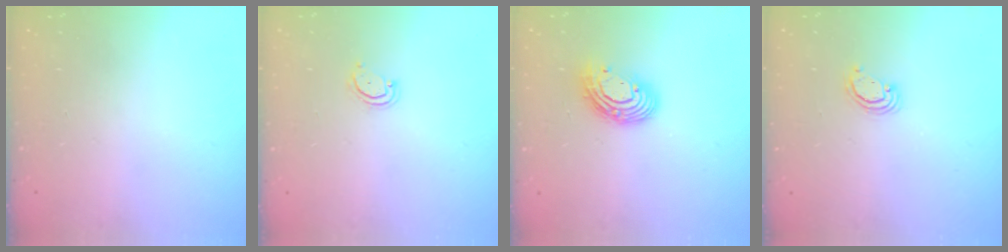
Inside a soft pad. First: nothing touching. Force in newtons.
{"total": 3.1, "press": 3.1, "slide": 0.2}
{"total": 11.3, "press": 11.2, "slide": 0.9}
{"total": 2.3, "press": 2.3, "slide": 0.3}